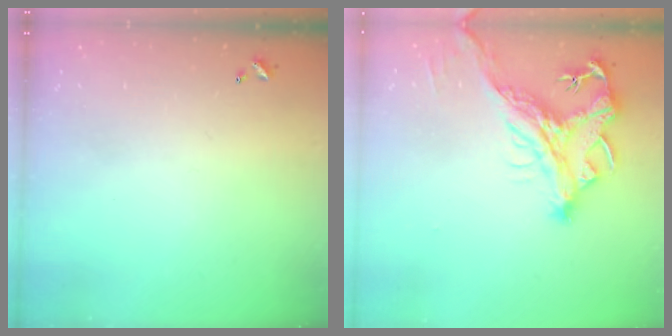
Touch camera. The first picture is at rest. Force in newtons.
{"total": 4.6, "press": 4.4, "slide": 1.4}